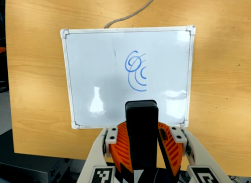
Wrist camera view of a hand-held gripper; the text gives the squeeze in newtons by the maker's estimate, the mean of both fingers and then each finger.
{"total": 8.3, "left": 8.7, "right": 7.9}